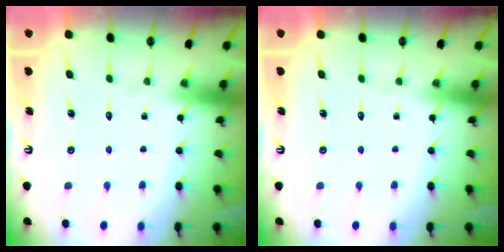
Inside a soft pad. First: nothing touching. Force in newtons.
{"total": 0.0}